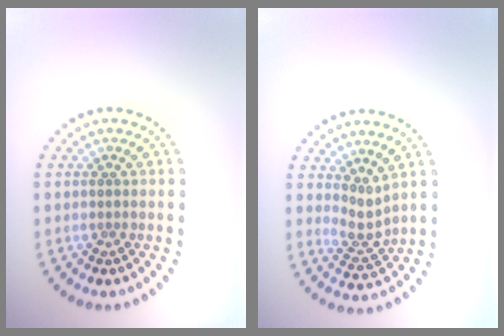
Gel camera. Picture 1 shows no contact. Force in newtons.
{"total": 2.3, "press": 1.6, "slide": 1.6}